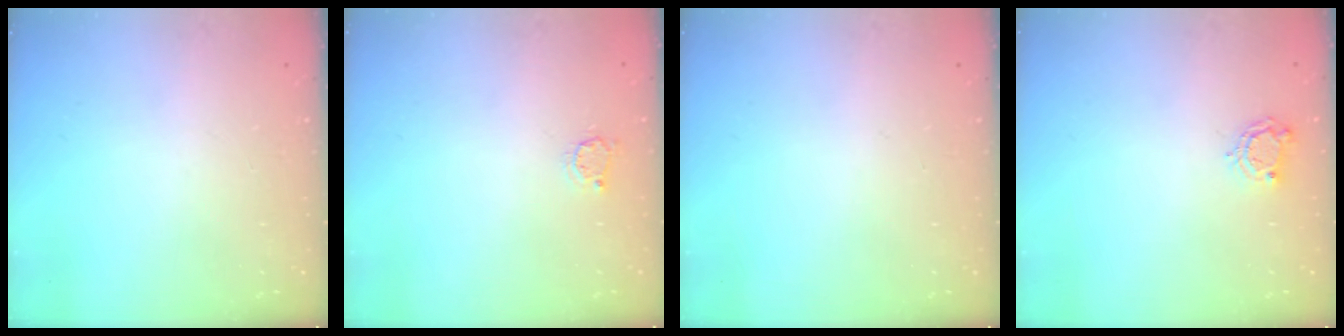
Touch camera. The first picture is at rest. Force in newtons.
{"total": 2.7, "press": 2.7, "slide": 0.4}
{"total": 0.0}
{"total": 5.2, "press": 5.2, "slide": 0.3}